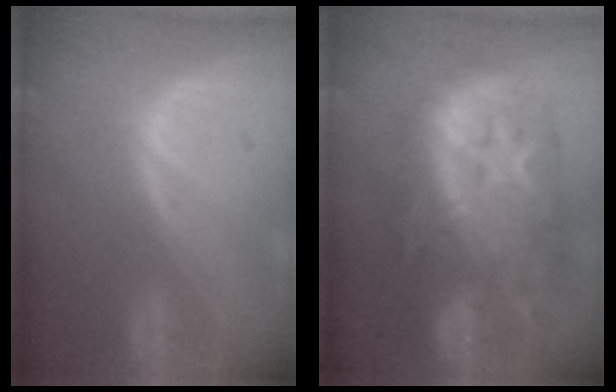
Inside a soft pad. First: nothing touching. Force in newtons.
{"total": 12.4, "press": 12.3, "slide": 1.0}